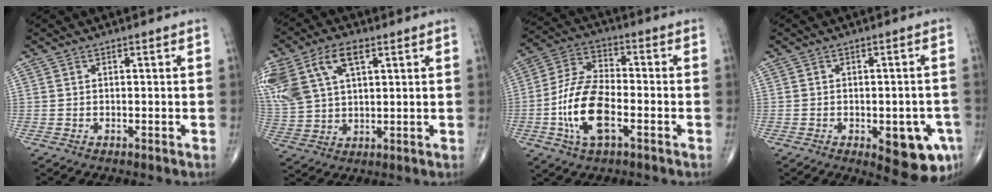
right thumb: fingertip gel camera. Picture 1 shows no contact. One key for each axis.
{"total": 17.0, "fx": 7.3, "fy": 9.5, "fz": 12.0, "tx": -0.277, "ty": 0.012, "tz": 0.145}
{"total": 13.5, "fx": -4.0, "fy": 6.3, "fz": 11.3, "tx": -0.227, "ty": 0.022, "tz": -0.080}
{"total": 10.7, "fx": -4.0, "fy": 4.4, "fz": 8.9, "tx": -0.086, "ty": 0.010, "tz": -0.040}